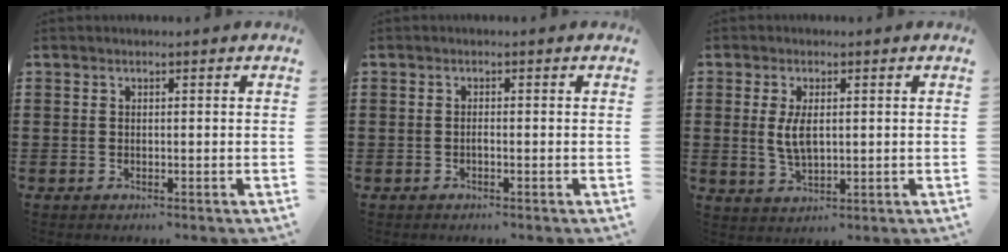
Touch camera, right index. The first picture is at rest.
{"total": 0.6, "force": [-0.3, 0.0, 0.5], "torque": [-0.009, -0.003, -0.005]}
{"total": 4.5, "force": [0.5, 2.1, 4.0], "torque": [-0.087, 0.003, 0.006]}